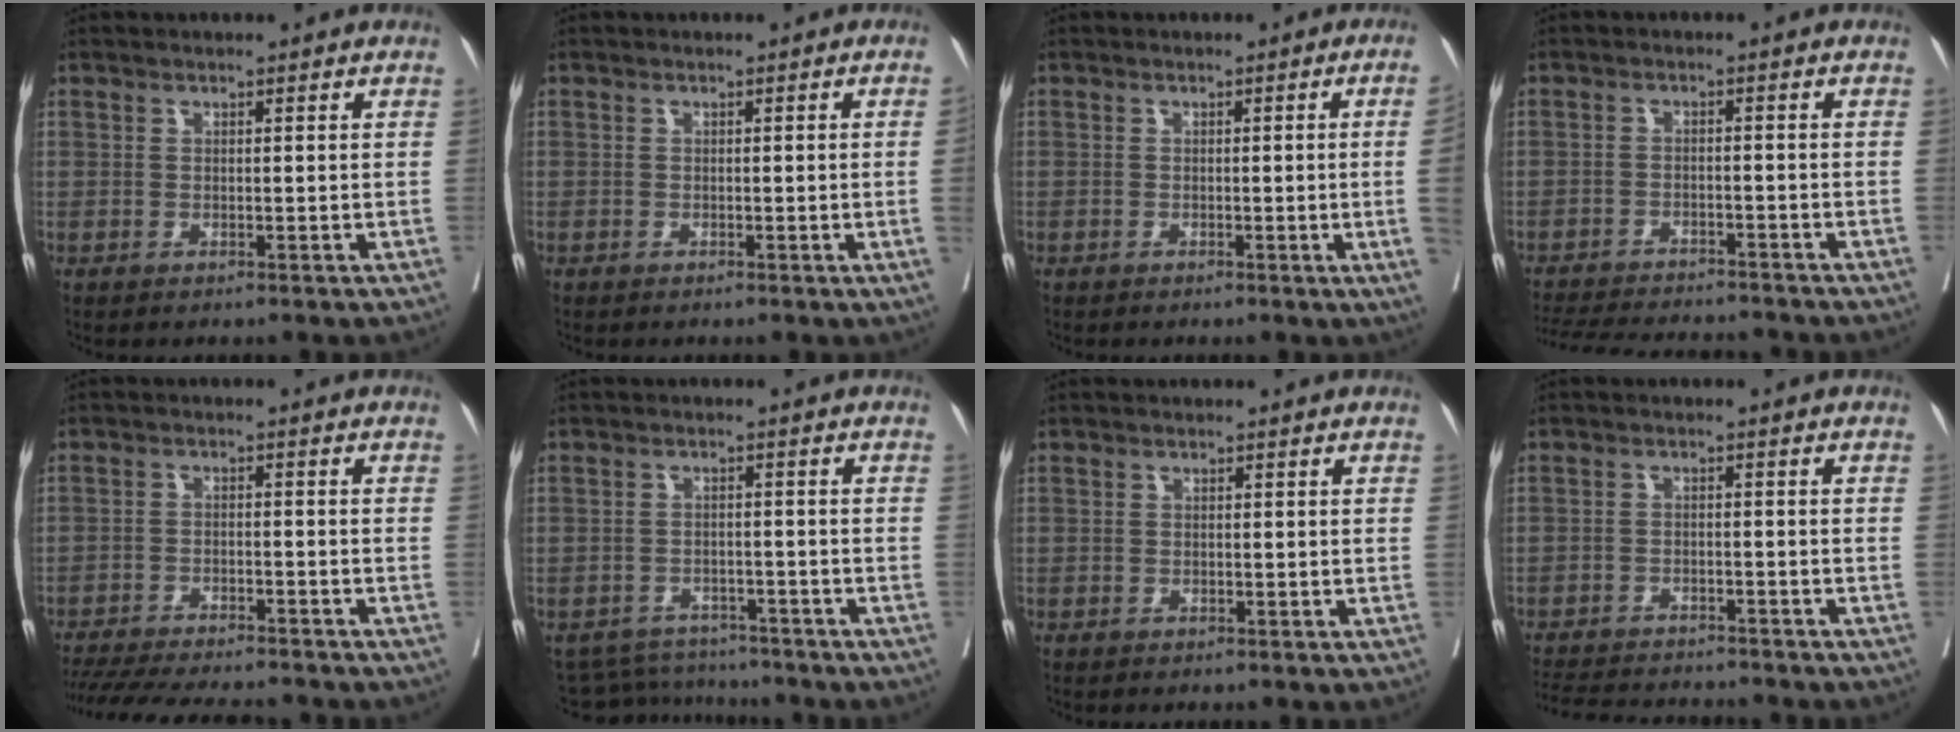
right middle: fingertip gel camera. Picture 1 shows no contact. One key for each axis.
{"total": 1.5, "fx": -0.3, "fy": -0.6, "fz": 1.3, "tx": -0.015, "ty": -0.001, "tz": -0.002}
{"total": 4.7, "fx": -0.7, "fy": -2.0, "fz": 4.2, "tx": -0.050, "ty": -0.010, "tz": -0.008}
{"total": 14.7, "fx": -13.6, "fy": 2.5, "fz": 4.9, "tx": -0.104, "ty": -0.012, "tz": -0.190}
{"total": 16.8, "fx": -15.2, "fy": 2.6, "fz": 6.5, "tx": -0.141, "ty": -0.024, "tz": -0.217}
{"total": 7.0, "fx": -6.8, "fy": 1.5, "fz": -0.6, "tx": 0.011, "ty": 0.013, "tz": -0.096}
{"total": 0.9, "fx": -0.8, "fy": 0.2, "fz": 0.3, "tx": -0.006, "ty": -0.002, "tz": -0.012}
{"total": 13.5, "fx": -12.5, "fy": 2.3, "fz": 4.4, "tx": -0.086, "ty": -0.008, "tz": -0.172}